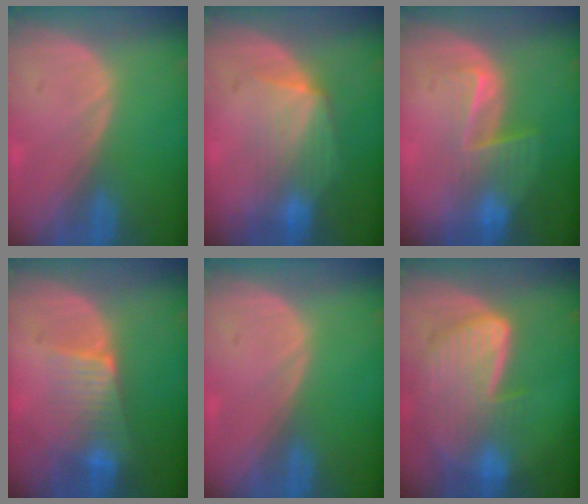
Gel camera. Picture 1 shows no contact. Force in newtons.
{"total": 7.0, "press": 6.6, "slide": 2.3}
{"total": 6.5, "press": 5.5, "slide": 3.5}
{"total": 6.4, "press": 5.5, "slide": 3.3}
{"total": 0.0}
{"total": 8.8, "press": 7.9, "slide": 4.0}